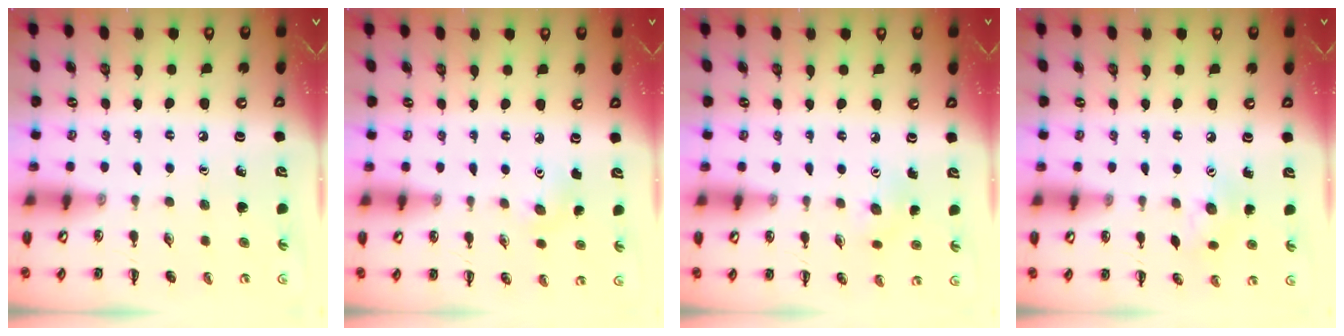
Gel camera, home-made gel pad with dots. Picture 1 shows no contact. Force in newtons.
{"total": 4.5, "press": 4.5, "slide": 0.7}
{"total": 4.6, "press": 4.4, "slide": 1.2}
{"total": 7.0, "press": 7.0, "slide": 0.9}